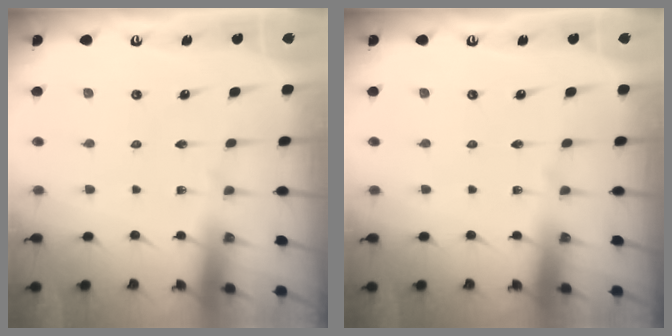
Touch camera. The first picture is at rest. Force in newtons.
{"total": 0.0}